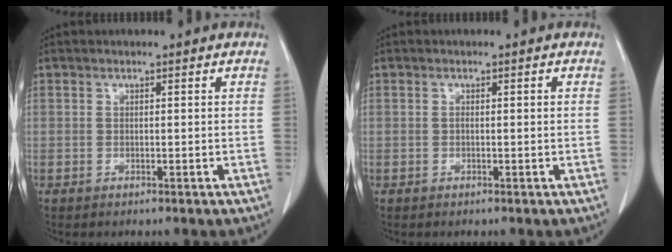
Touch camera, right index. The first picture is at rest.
{"total": 0.6, "force": [0.0, 0.1, 0.6], "torque": [-0.010, 0.001, 0.002]}